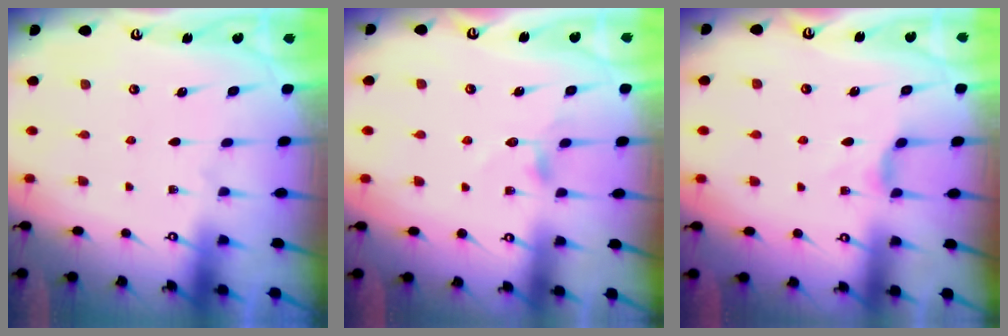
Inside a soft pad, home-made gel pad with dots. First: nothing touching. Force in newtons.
{"total": 4.5, "press": 4.4, "slide": 0.5}
{"total": 3.8, "press": 3.8, "slide": 0.6}